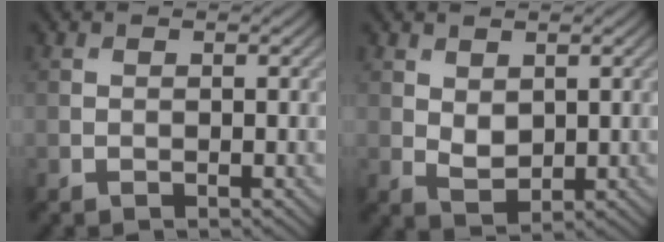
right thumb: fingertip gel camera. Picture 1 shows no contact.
{"total": 2.6, "force": [1.0, 1.6, 1.7], "torque": [-0.039, -0.006, 0.024]}